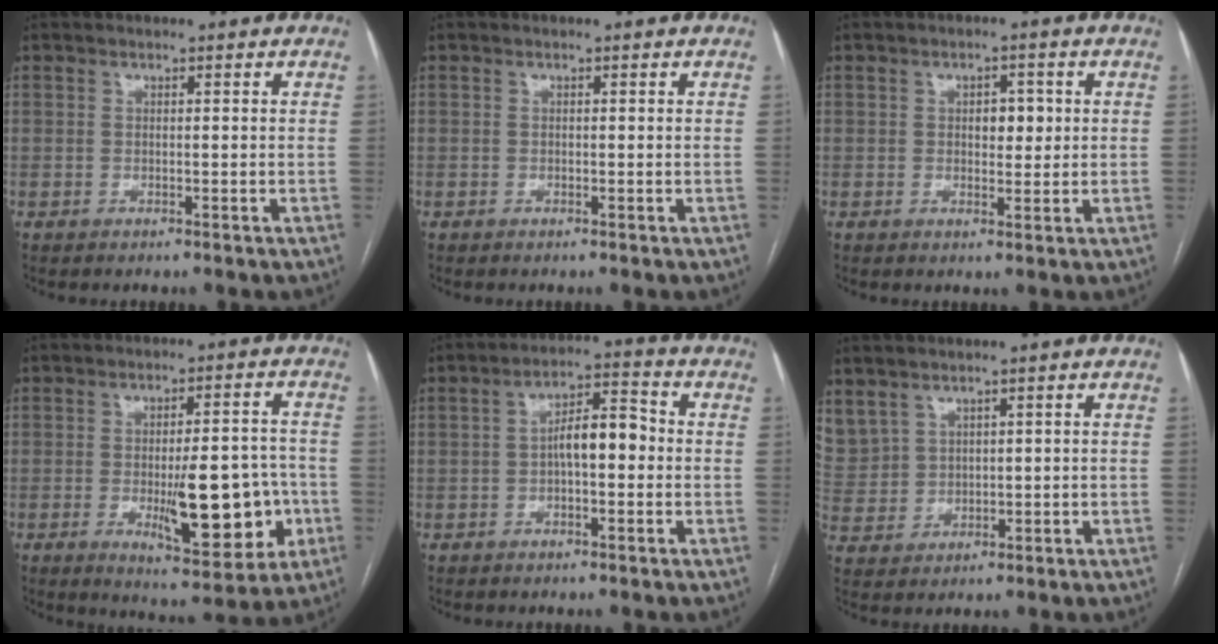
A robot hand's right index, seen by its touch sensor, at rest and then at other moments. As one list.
[{"total": 0.0}, {"total": 3.4, "force": [0.6, 1.9, 2.7], "torque": [-0.036, 0.006, 0.010]}, {"total": 13.7, "force": [-3.2, 4.2, 12.6], "torque": [-0.171, 0.004, -0.037]}, {"total": 6.6, "force": [-0.4, 2.3, 6.2], "torque": [-0.103, 0.029, -0.010]}, {"total": 10.1, "force": [5.1, 8.0, 3.7], "torque": [-0.125, 0.029, 0.129]}]